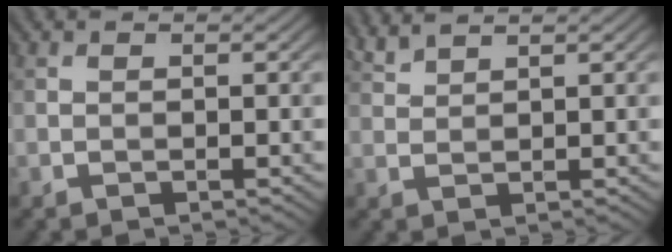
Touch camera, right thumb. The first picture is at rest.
{"total": 2.3, "force": [2.1, 0.2, 0.9], "torque": [-0.024, 0.007, 0.048]}